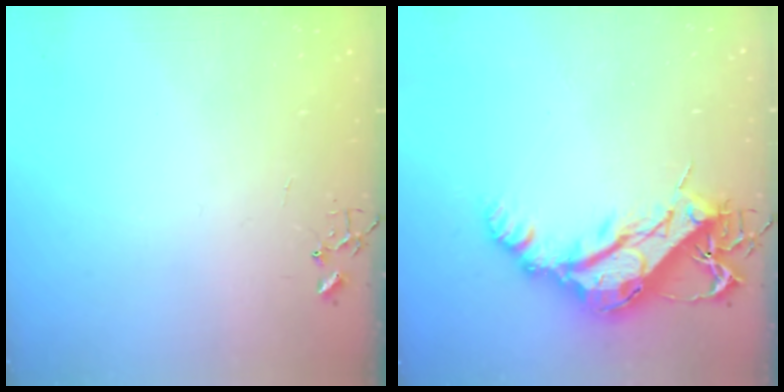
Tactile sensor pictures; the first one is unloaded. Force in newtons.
{"total": 16.0, "press": 15.9, "slide": 1.8}